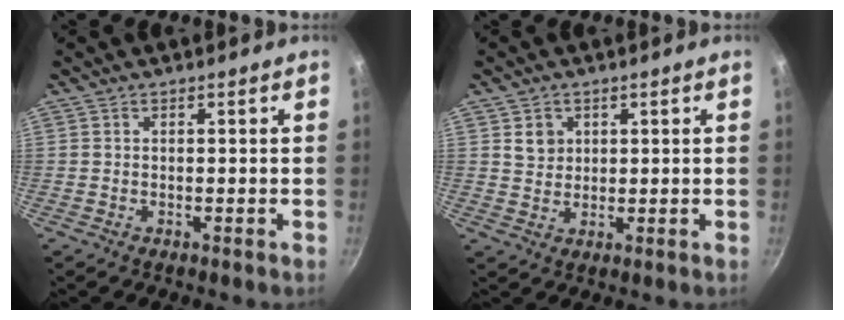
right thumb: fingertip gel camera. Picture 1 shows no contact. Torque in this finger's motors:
{"motor_torque": [0.41, 1.24, 0.33, -0.12, -0.01]}